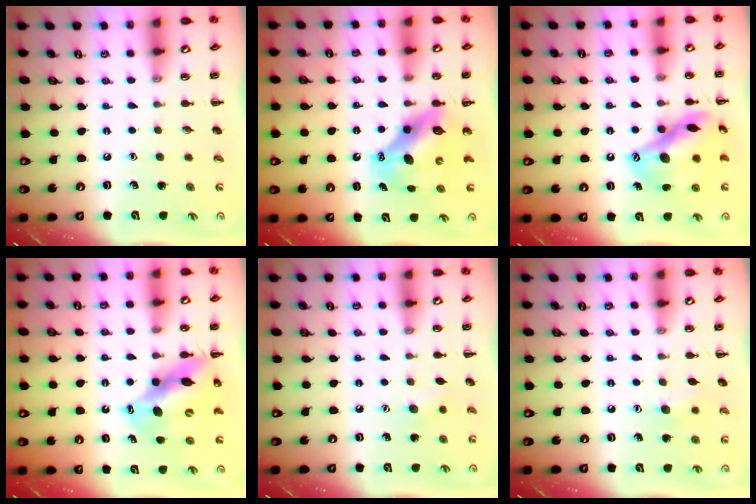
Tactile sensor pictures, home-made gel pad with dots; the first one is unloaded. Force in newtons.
{"total": 7.6, "press": 7.4, "slide": 1.6}
{"total": 15.6, "press": 15.2, "slide": 3.7}
{"total": 12.5, "press": 12.0, "slide": 3.4}
{"total": 6.5, "press": 6.3, "slide": 1.7}
{"total": 5.7, "press": 5.6, "slide": 1.1}